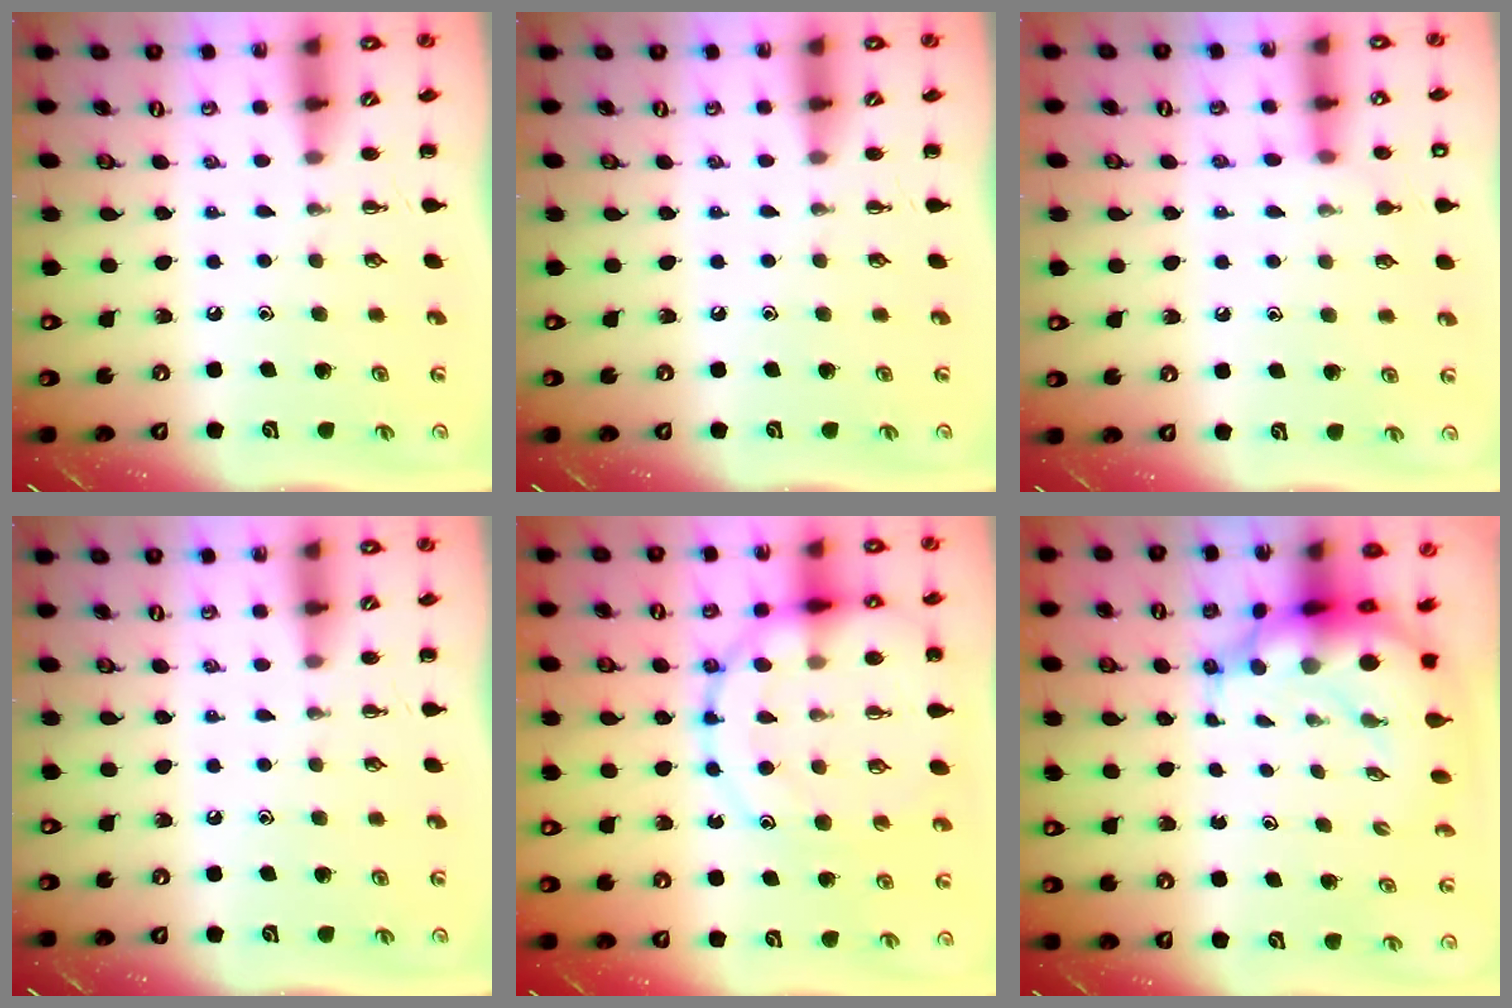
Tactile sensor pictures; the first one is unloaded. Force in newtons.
{"total": 0.0}
{"total": 7.8, "press": 7.5, "slide": 2.2}
{"total": 0.0}
{"total": 18.6, "press": 18.4, "slide": 2.8}
{"total": 9.7, "press": 9.4, "slide": 2.3}